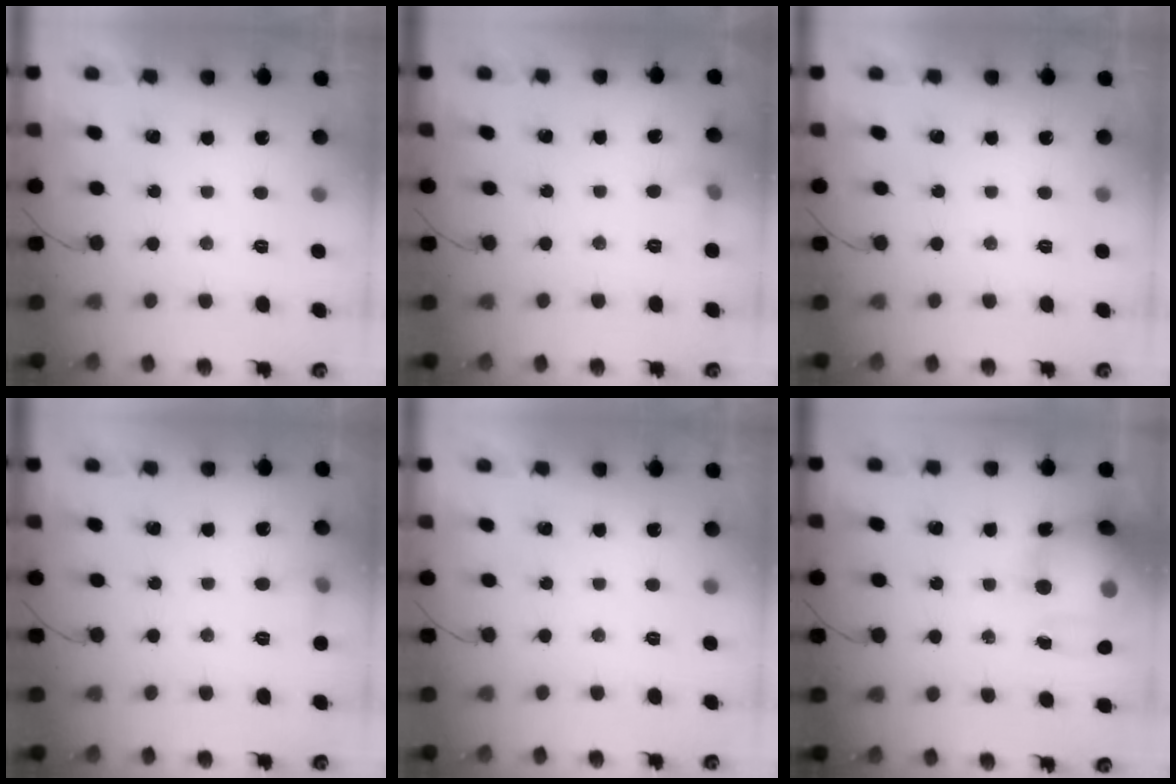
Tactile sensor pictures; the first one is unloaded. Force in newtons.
{"total": 4.8, "press": 4.7, "slide": 1.2}
{"total": 0.0}
{"total": 5.7, "press": 5.4, "slide": 1.6}
{"total": 0.0}
{"total": 18.4, "press": 16.7, "slide": 7.8}